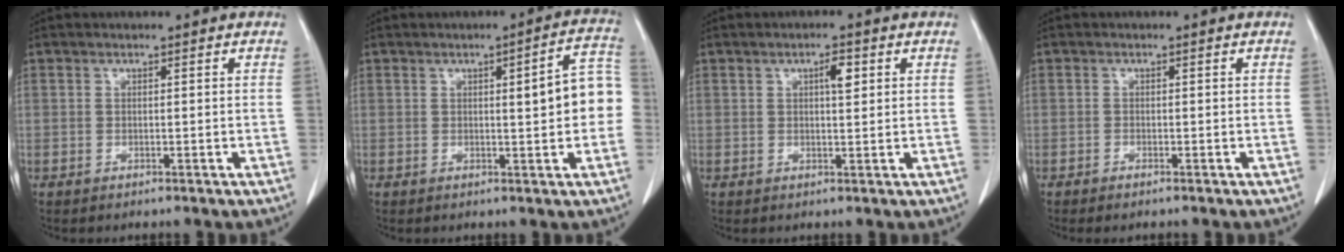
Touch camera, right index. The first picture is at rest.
{"total": 7.7, "force": [0.1, 1.4, 7.6], "torque": [-0.088, 0.024, -0.002]}
{"total": 2.7, "force": [1.0, 0.7, 2.4], "torque": [-0.040, 0.000, 0.014]}
{"total": 0.8, "force": [-0.7, 0.1, 0.4], "torque": [-0.010, -0.002, -0.010]}